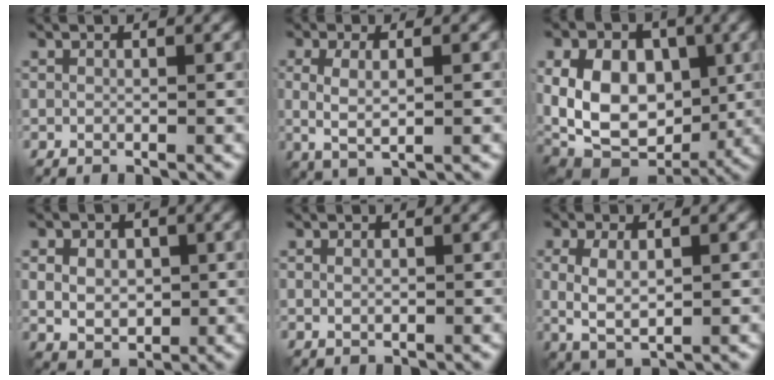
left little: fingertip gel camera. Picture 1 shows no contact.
{"total": 3.1, "force": [0.1, 1.1, 3.0], "torque": [-0.061, 0.000, 0.003]}
{"total": 13.6, "force": [0.8, 10.0, 9.3], "torque": [-0.170, 0.012, 0.014]}
{"total": 4.8, "force": [0.5, 3.7, 3.0], "torque": [-0.046, 0.008, 0.001]}
{"total": 0.7, "force": [0.1, 0.5, 0.5], "torque": [-0.007, 0.000, 0.002]}
{"total": 4.0, "force": [0.0, 1.8, 3.5], "torque": [-0.077, 0.000, 0.004]}